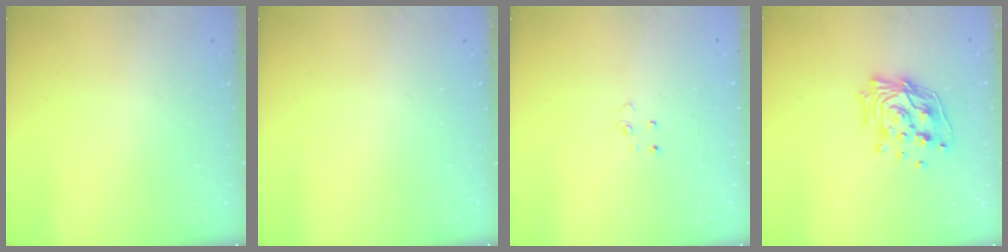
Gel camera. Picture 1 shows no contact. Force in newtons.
{"total": 0.0}
{"total": 4.1, "press": 4.1, "slide": 0.4}
{"total": 15.0, "press": 14.9, "slide": 2.0}